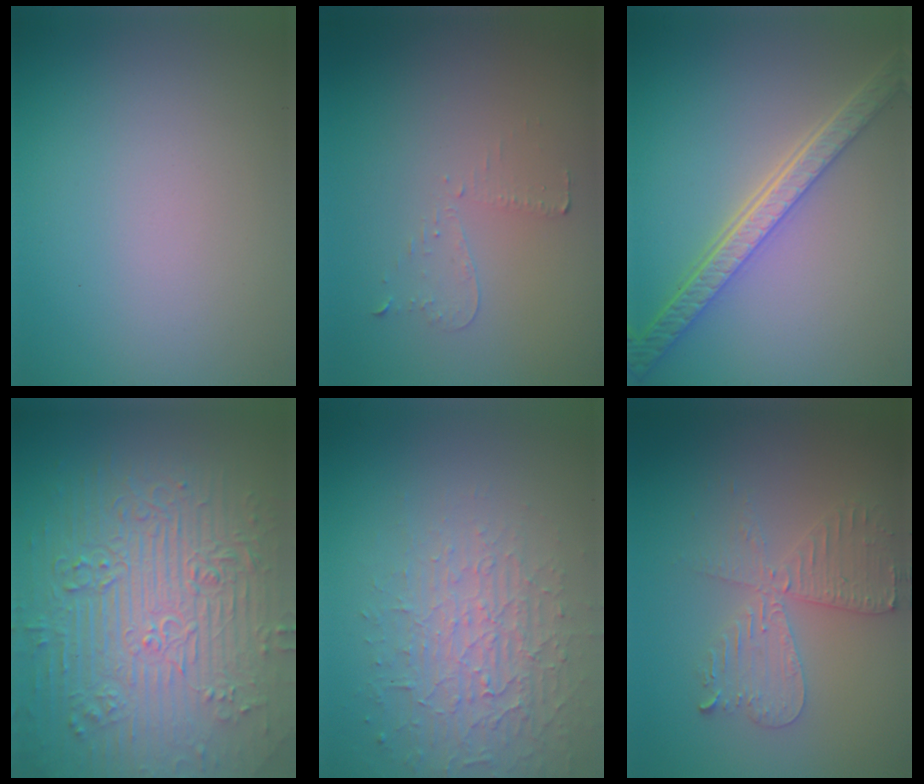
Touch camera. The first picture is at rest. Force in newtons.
{"total": 0.9, "press": 0.8, "slide": 0.4}
{"total": 5.6, "press": 4.4, "slide": 3.5}
{"total": 11.3, "press": 7.5, "slide": 8.4}
{"total": 3.7, "press": 3.3, "slide": 1.7}
{"total": 4.1, "press": 3.5, "slide": 2.2}